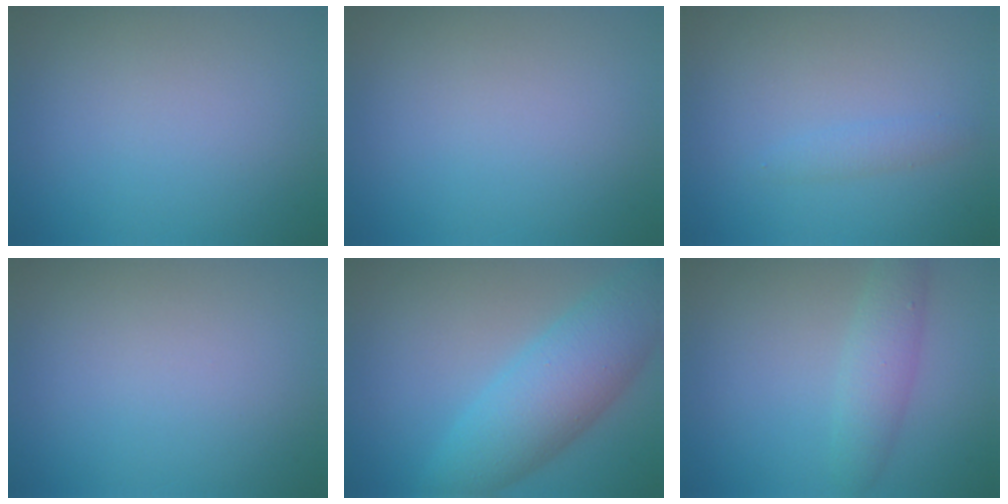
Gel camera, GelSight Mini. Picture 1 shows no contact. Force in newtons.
{"total": 0.0}
{"total": 1.0, "press": 1.0, "slide": 0.0}
{"total": 0.0}
{"total": 7.0, "press": 7.0, "slide": 0.0}
{"total": 2.8, "press": 2.8, "slide": 0.0}